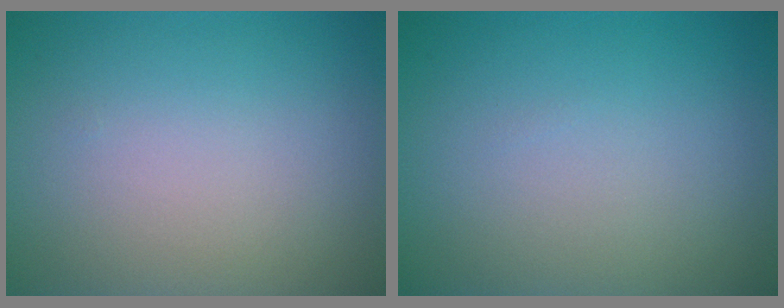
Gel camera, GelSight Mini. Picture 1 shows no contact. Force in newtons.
{"total": 0.0}